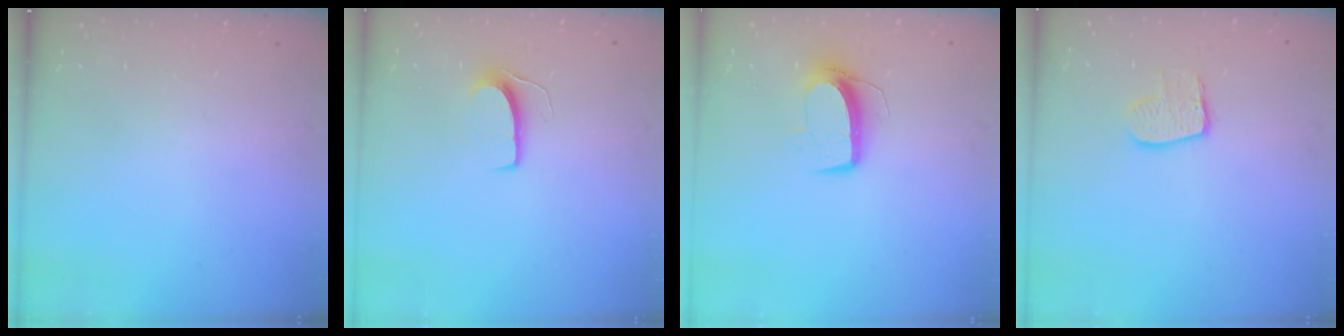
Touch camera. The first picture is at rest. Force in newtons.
{"total": 6.5, "press": 6.5, "slide": 0.4}
{"total": 9.9, "press": 9.9, "slide": 0.4}
{"total": 8.0, "press": 8.0, "slide": 0.5}